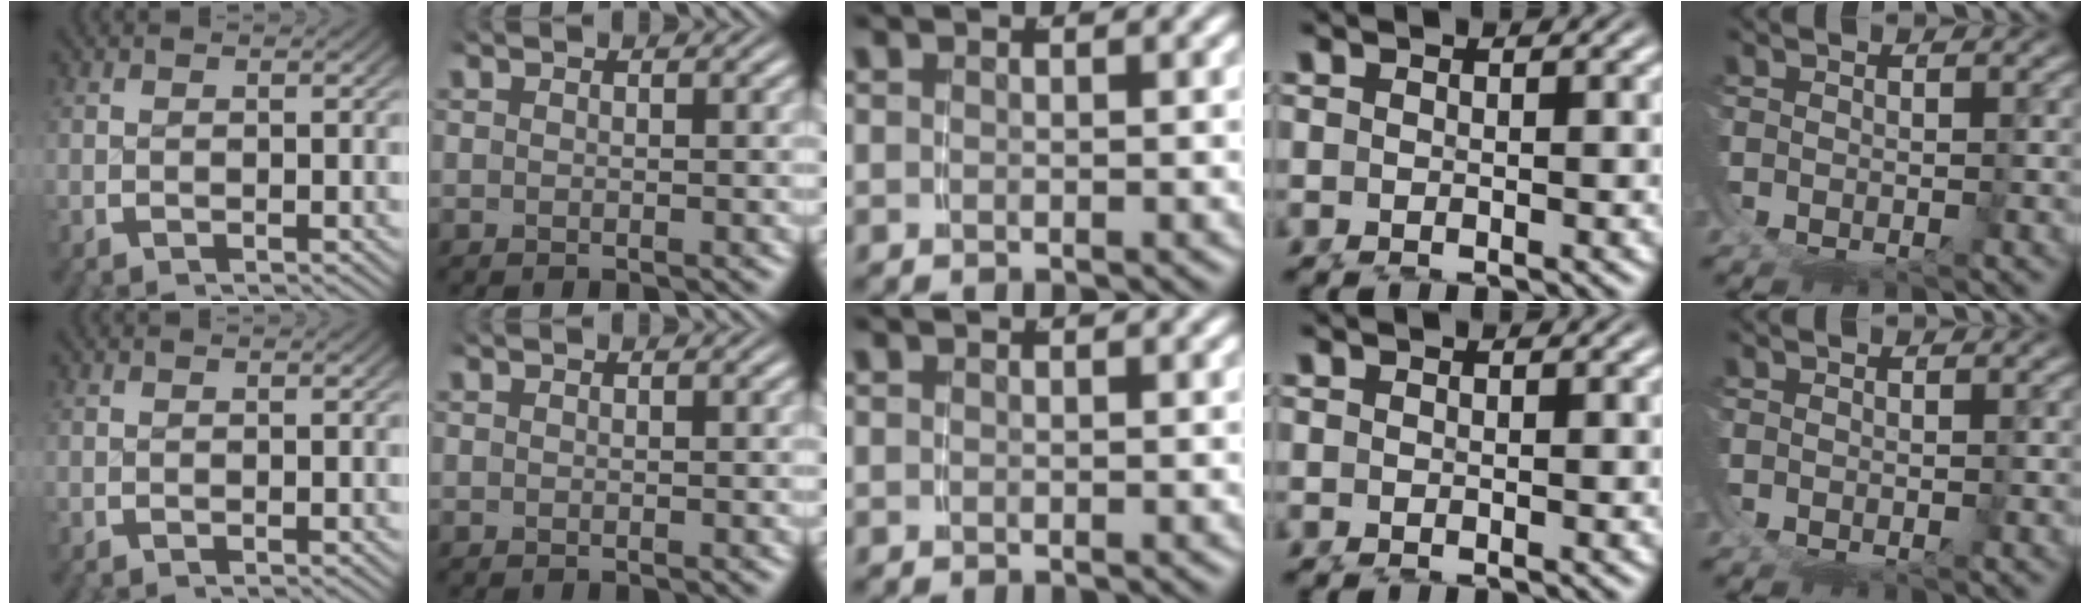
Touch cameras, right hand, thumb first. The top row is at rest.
{}